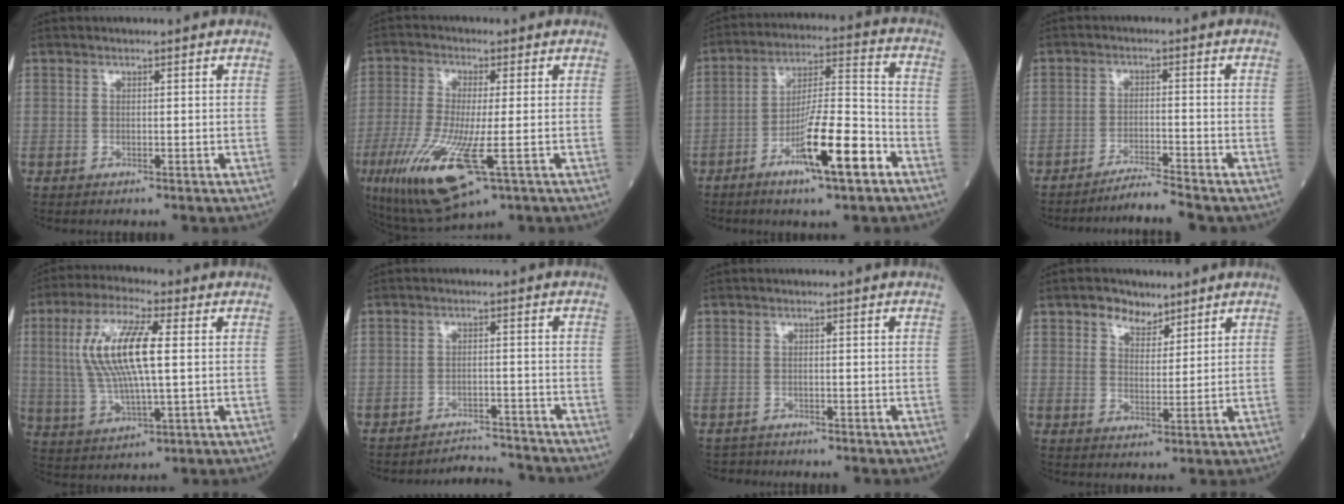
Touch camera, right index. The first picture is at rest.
{"total": 13.1, "force": [-4.8, 2.4, 12.0], "torque": [-0.250, -0.042, -0.077]}
{"total": 13.1, "force": [-6.5, 1.3, 11.2], "torque": [-0.196, -0.005, -0.112]}
{"total": 4.5, "force": [-4.2, -1.4, 1.1], "torque": [-0.021, -0.017, -0.071]}
{"total": 12.6, "force": [2.1, 2.5, 12.2], "torque": [-0.258, 0.010, 0.042]}
{"total": 5.7, "force": [-5.6, -0.6, -1.1], "torque": [0.012, 0.006, -0.083]}
{"total": 1.5, "force": [-1.1, 0.4, -0.8], "torque": [0.009, -0.003, -0.021]}
{"total": 4.3, "force": [3.1, 2.6, 1.5], "torque": [-0.026, 0.005, 0.055]}